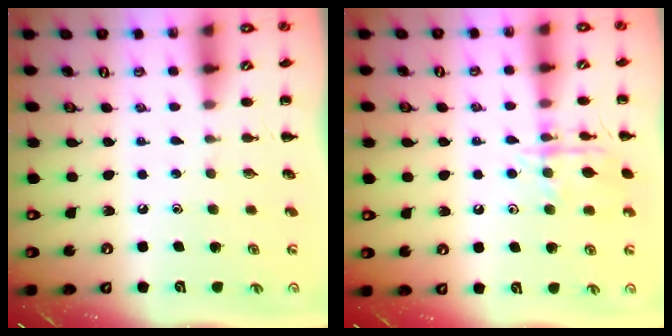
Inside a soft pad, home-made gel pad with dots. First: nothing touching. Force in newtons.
{"total": 12.0, "press": 12.0, "slide": 0.7}